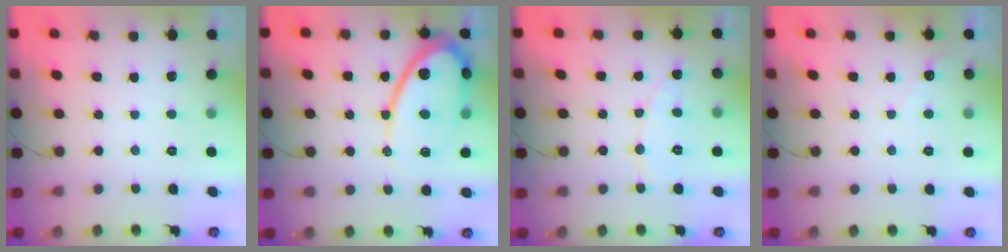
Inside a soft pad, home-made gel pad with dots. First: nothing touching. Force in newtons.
{"total": 15.4, "press": 15.3, "slide": 1.3}
{"total": 6.0, "press": 6.0, "slide": 0.5}
{"total": 2.8, "press": 2.8, "slide": 0.1}